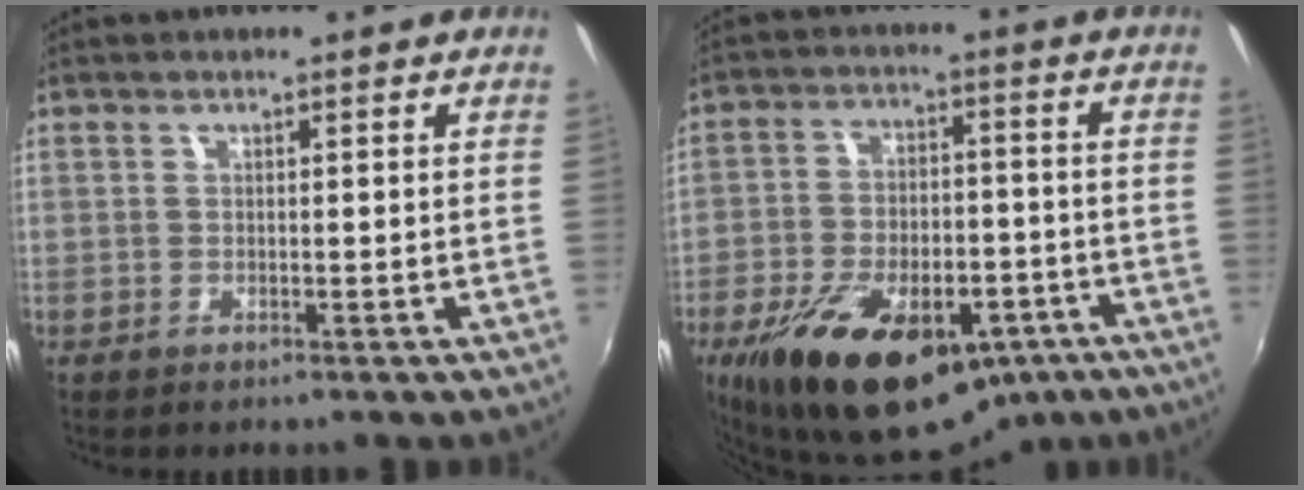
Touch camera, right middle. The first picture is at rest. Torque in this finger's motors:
{"motor_torque": [1.08, -1.06, 1.05, 0.21]}